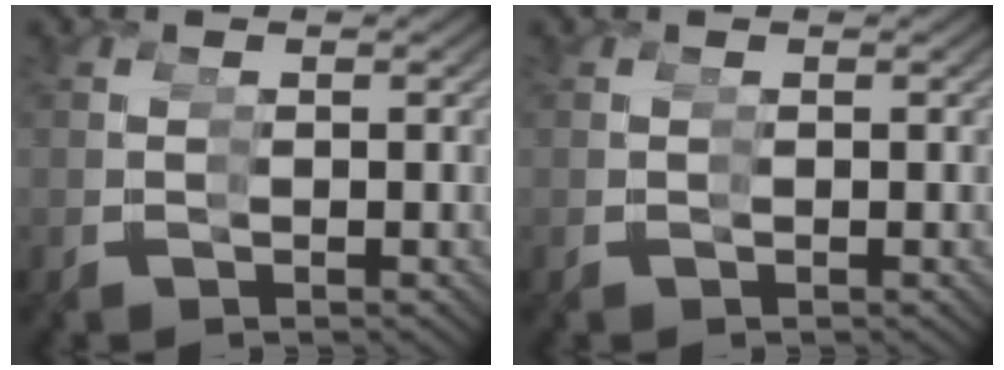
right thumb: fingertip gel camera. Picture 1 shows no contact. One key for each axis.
{"total": 0.0}